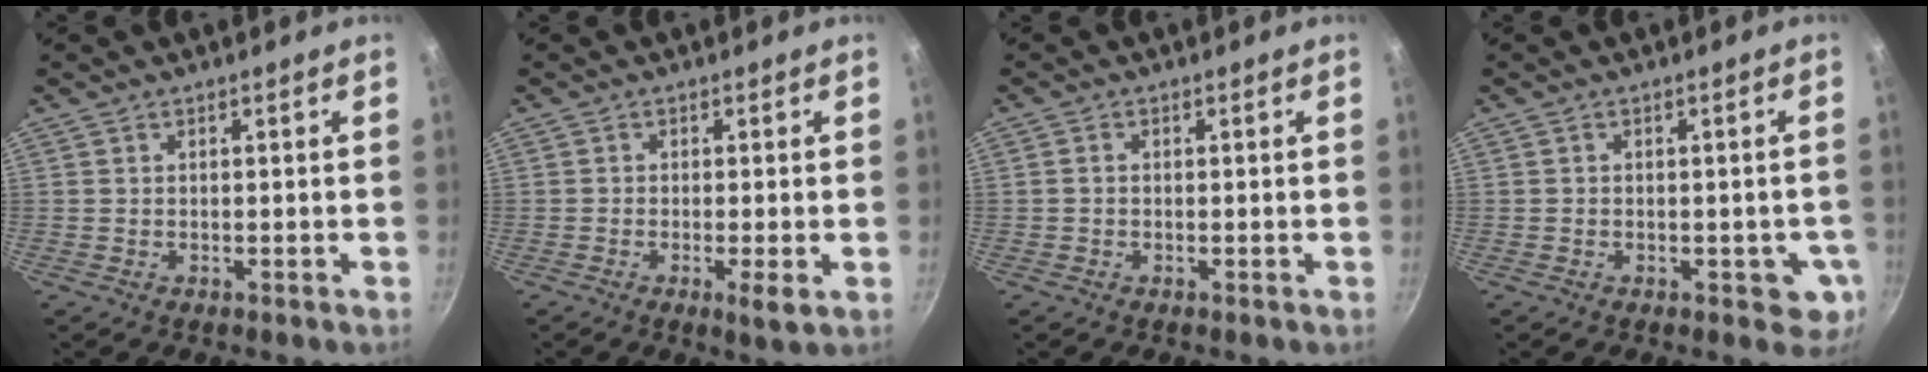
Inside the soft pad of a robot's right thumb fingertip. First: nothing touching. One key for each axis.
{"total": 3.1, "fx": -0.9, "fy": 0.4, "fz": 3.0, "tx": -0.057, "ty": -0.005, "tz": -0.016}
{"total": 0.8, "fx": -0.1, "fy": 0.7, "fz": 0.4, "tx": -0.008, "ty": 0.004, "tz": -0.003}
{"total": 4.8, "fx": -1.2, "fy": 3.0, "fz": 3.5, "tx": -0.017, "ty": -0.003, "tz": -0.015}